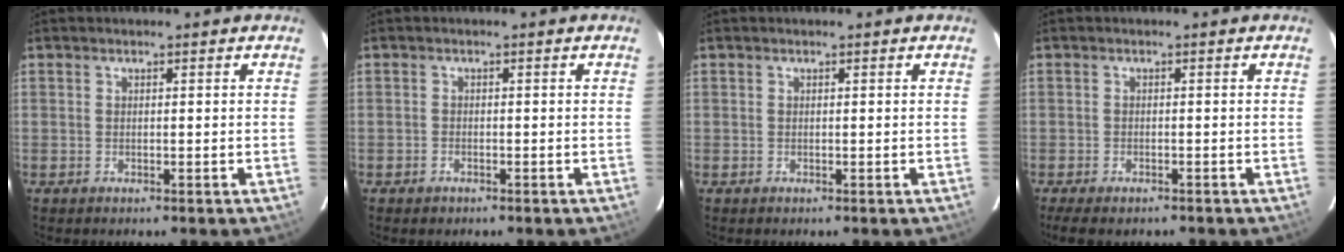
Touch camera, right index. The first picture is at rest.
{"total": 1.3, "force": [-0.9, 0.9, 0.1], "torque": [-0.004, 0.001, -0.014]}
{"total": 0.0}
{"total": 5.8, "force": [-4.6, 2.0, 2.9], "torque": [-0.070, -0.024, -0.075]}